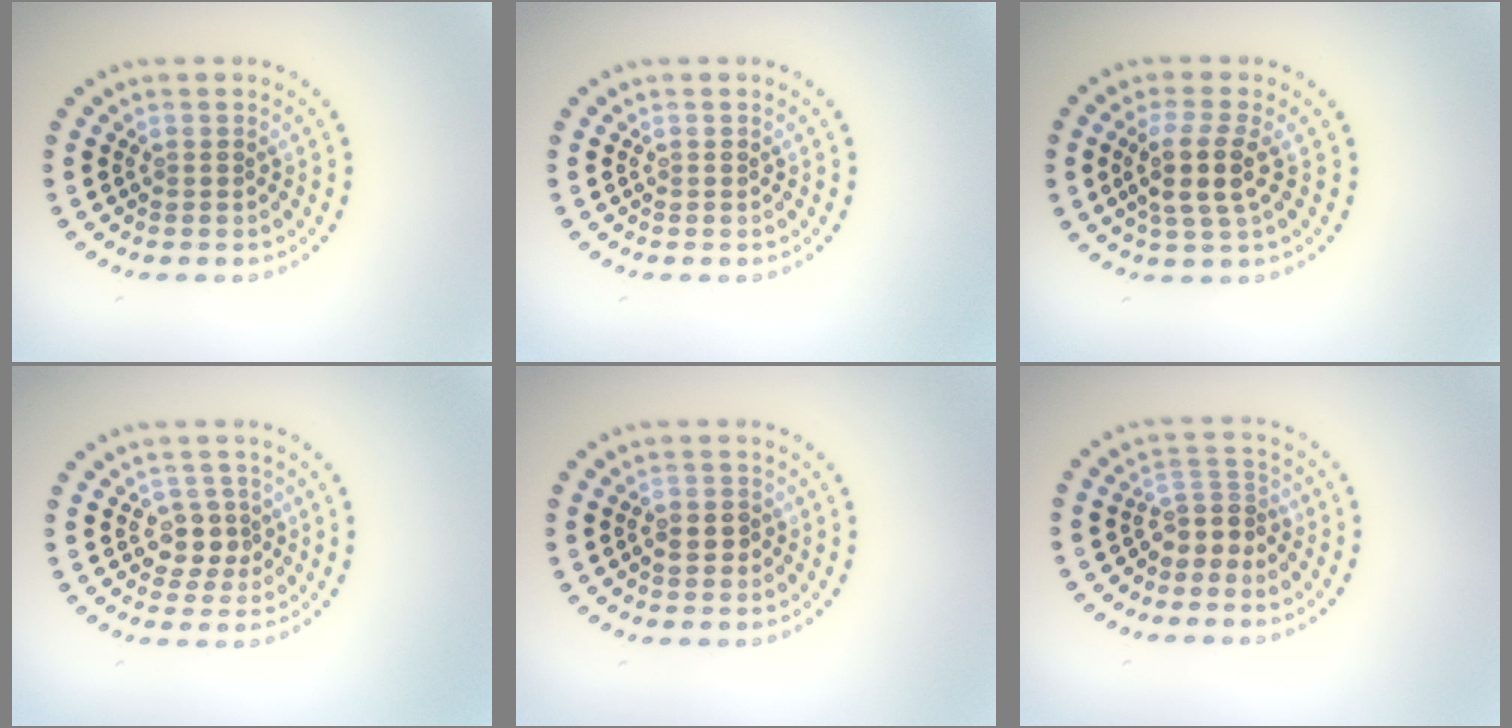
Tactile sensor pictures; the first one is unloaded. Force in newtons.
{"total": 0.0}
{"total": 3.5, "press": 3.0, "slide": 1.9}
{"total": 2.5, "press": 2.2, "slide": 1.1}
{"total": 1.5, "press": 1.4, "slide": 0.5}
{"total": 2.5, "press": 1.7, "slide": 1.9}